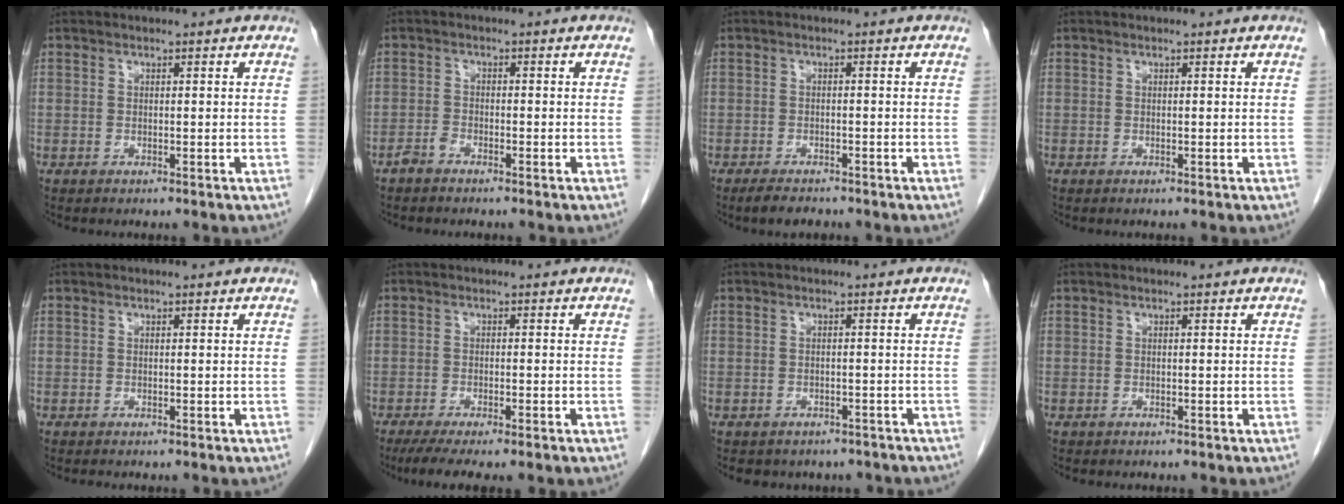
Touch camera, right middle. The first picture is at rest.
{"total": 1.6, "force": [-1.4, 0.5, 0.6], "torque": [-0.016, 0.000, -0.027]}
{"total": 2.9, "force": [-2.4, 1.0, 1.3], "torque": [-0.025, -0.004, -0.036]}
{"total": 0.0}
{"total": 0.0}
{"total": 7.8, "force": [-5.8, 1.1, 5.0], "torque": [-0.071, -0.015, -0.086]}
{"total": 6.6, "force": [-5.5, 3.4, 1.3], "torque": [-0.017, 0.010, -0.056]}
{"total": 0.0}